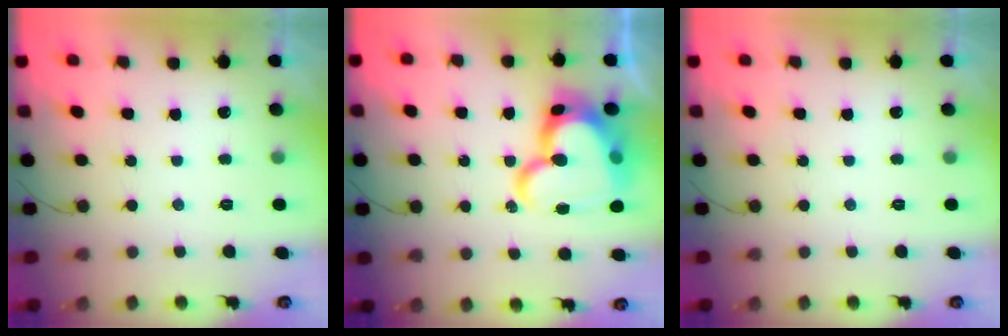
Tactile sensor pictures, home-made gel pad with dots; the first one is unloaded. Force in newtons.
{"total": 23.4, "press": 23.3, "slide": 2.4}
{"total": 0.0}